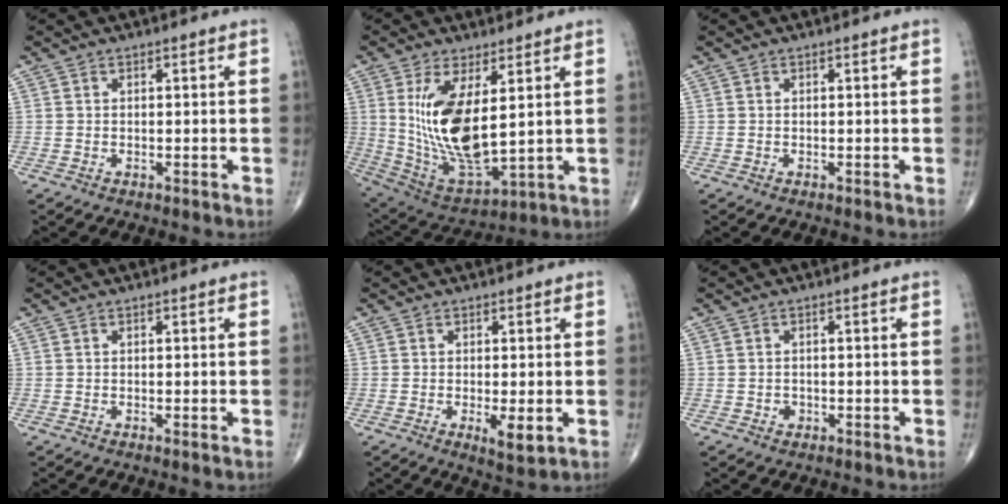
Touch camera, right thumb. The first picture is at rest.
{"total": 16.5, "force": [3.4, 6.8, 14.6], "torque": [-0.279, -0.028, 0.088]}
{"total": 0.0}
{"total": 0.5, "force": [0.0, 0.1, 0.5], "torque": [-0.011, -0.003, -0.001]}
{"total": 4.2, "force": [-0.9, 1.3, 3.9], "torque": [-0.065, -0.014, -0.013]}
{"total": 1.2, "force": [-0.4, 1.0, 0.4], "torque": [-0.002, 0.003, -0.005]}